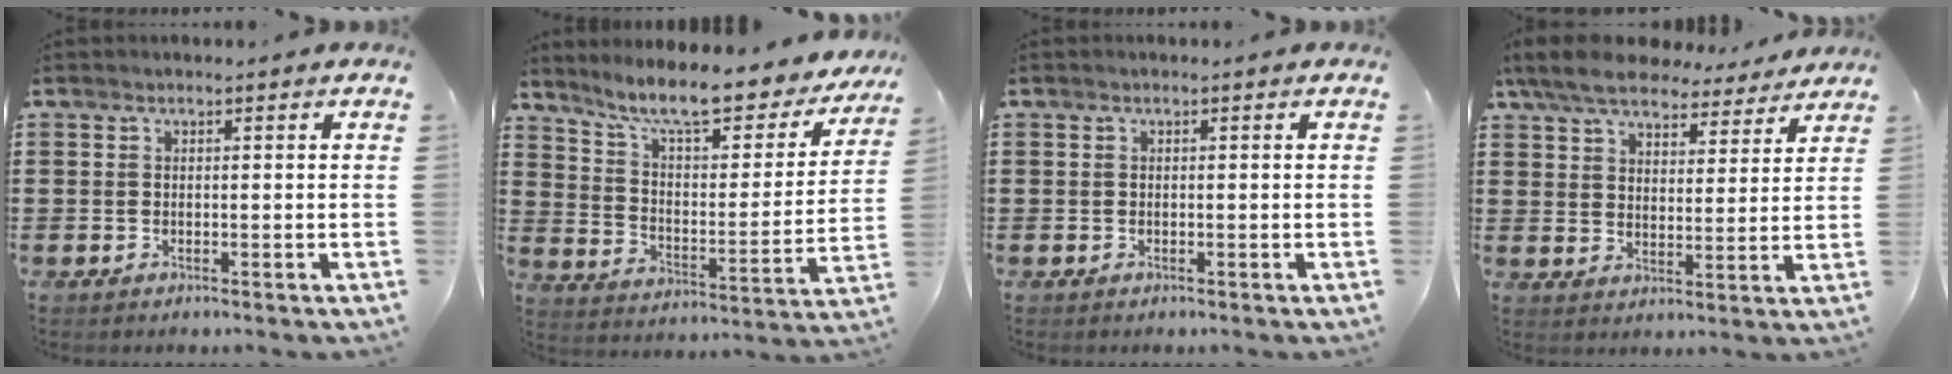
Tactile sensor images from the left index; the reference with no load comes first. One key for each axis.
{"total": 9.9, "fx": 8.3, "fy": 1.1, "fz": 5.2, "tx": -0.115, "ty": -0.058, "tz": 0.138}
{"total": 0.0}
{"total": 7.8, "fx": 7.1, "fy": 1.9, "fz": 2.6, "tx": -0.082, "ty": -0.028, "tz": 0.127}